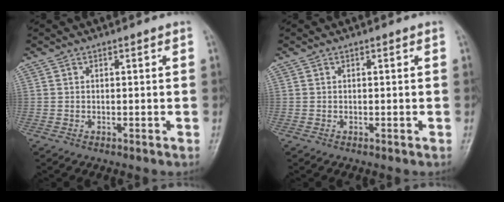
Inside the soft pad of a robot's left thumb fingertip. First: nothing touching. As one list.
[{"total": 0.0}]